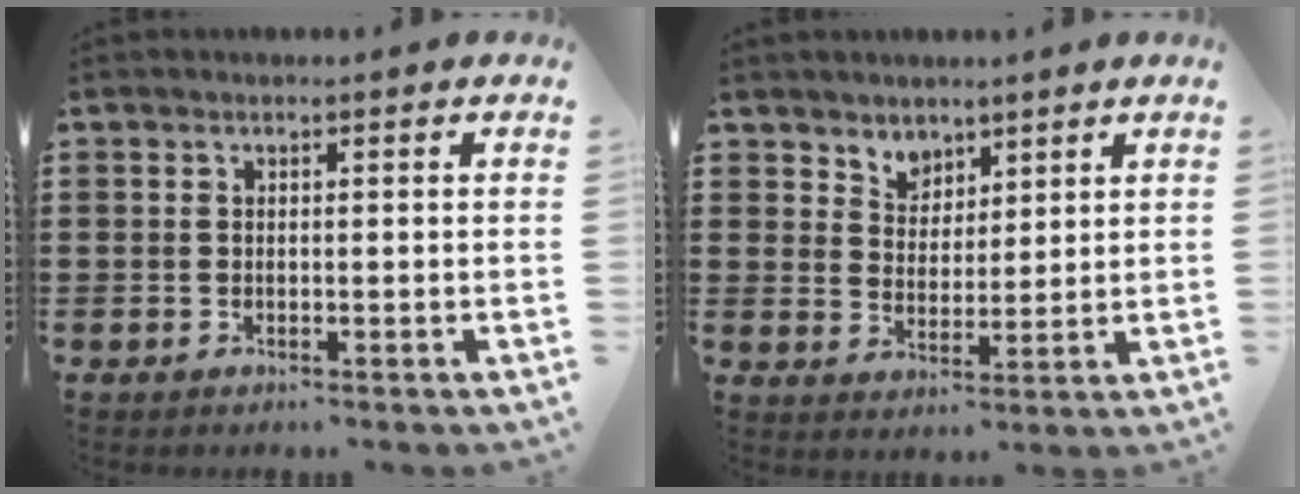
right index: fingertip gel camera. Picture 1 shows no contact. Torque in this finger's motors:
{"motor_torque": [0.06, -0.05, 0.12, 0.03]}